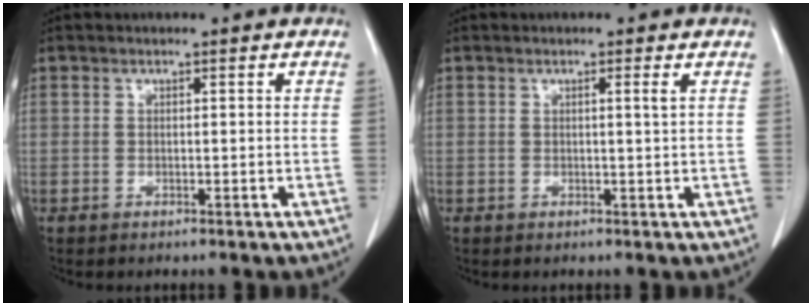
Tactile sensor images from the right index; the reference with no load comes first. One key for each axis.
{"total": 1.1, "fx": 0.4, "fy": -0.4, "fz": 0.9, "tx": -0.015, "ty": -0.002, "tz": 0.006}